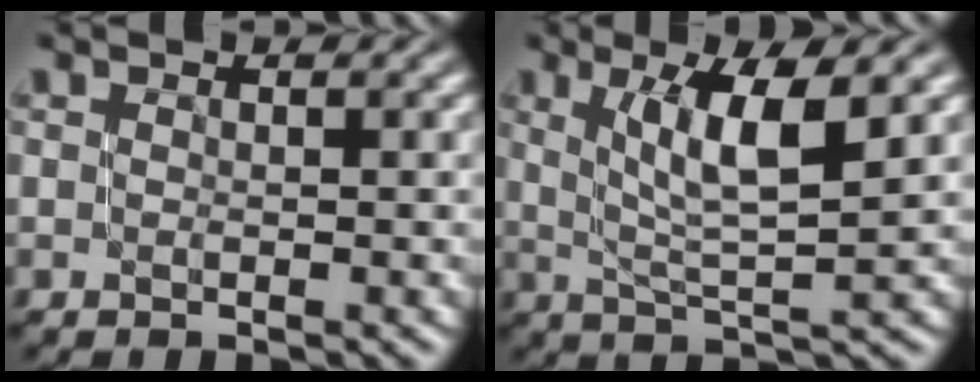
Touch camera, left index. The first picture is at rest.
{"total": 6.2, "force": [2.2, 1.4, 5.6], "torque": [-0.092, 0.005, 0.040]}